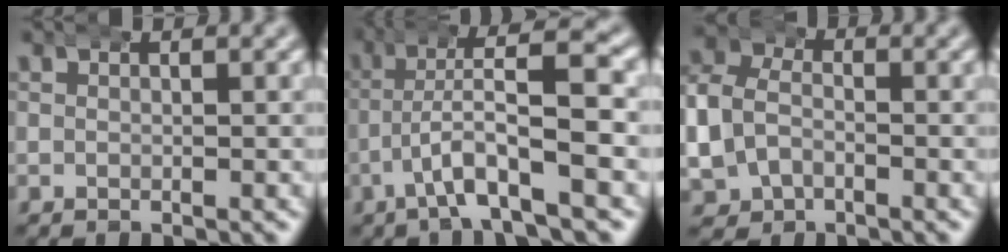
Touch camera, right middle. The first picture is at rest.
{"total": 6.6, "force": [-0.7, 1.8, 6.3], "torque": [-0.103, 0.011, -0.019]}
{"total": 7.1, "force": [-0.6, 6.4, 3.0], "torque": [-0.094, -0.019, -0.008]}